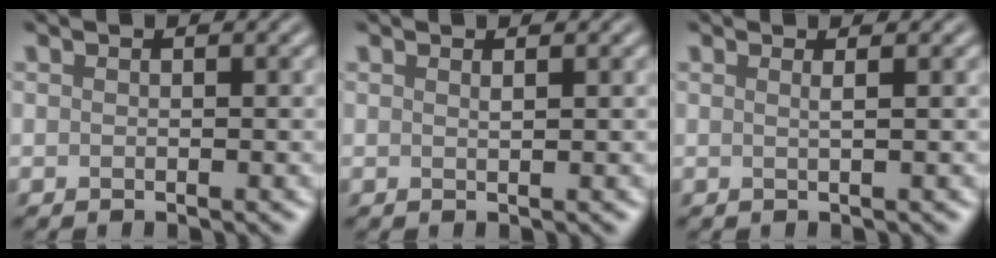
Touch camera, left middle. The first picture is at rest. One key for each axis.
{"total": 0.5, "fx": 0.4, "fy": 0.1, "fz": 0.4, "tx": -0.001, "ty": -0.001, "tz": 0.006}
{"total": 1.2, "fx": 0.4, "fy": 0.5, "fz": 1.0, "tx": -0.010, "ty": -0.001, "tz": -0.005}